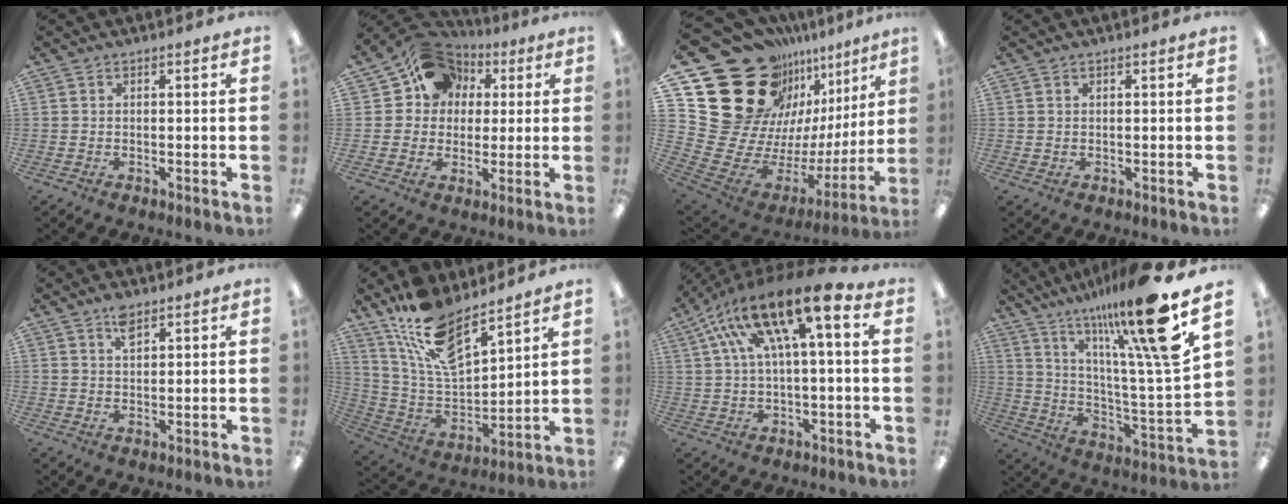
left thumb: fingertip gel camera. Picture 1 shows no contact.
{"total": 12.4, "force": [5.2, 10.7, 3.4], "torque": [-0.059, -0.030, 0.099]}
{"total": 29.5, "force": [15.5, 20.7, 14.3], "torque": [-0.214, -0.151, 0.353]}
{"total": 0.6, "force": [0.5, 0.3, 0.2], "torque": [-0.004, 0.003, 0.008]}
{"total": 3.6, "force": [2.5, 1.5, 2.2], "torque": [-0.040, -0.002, 0.043]}
{"total": 15.9, "force": [12.1, 5.6, 8.7], "torque": [-0.180, -0.071, 0.218]}
{"total": 18.0, "force": [7.4, 5.3, 15.5], "torque": [-0.289, -0.030, 0.115]}
{"total": 22.0, "force": [15.6, 1.8, 15.4], "torque": [-0.260, -0.099, 0.237]}